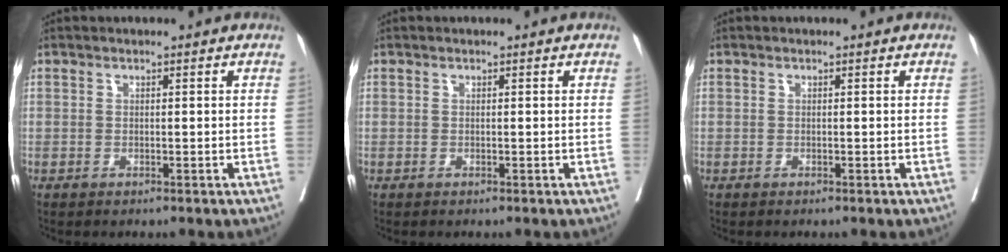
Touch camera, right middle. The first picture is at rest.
{"total": 0.0}
{"total": 0.0}